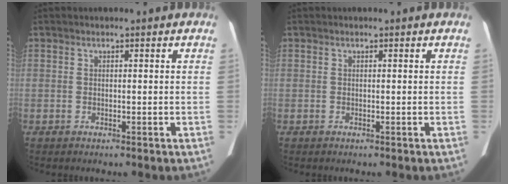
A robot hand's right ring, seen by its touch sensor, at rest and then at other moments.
{"total": 0.0}